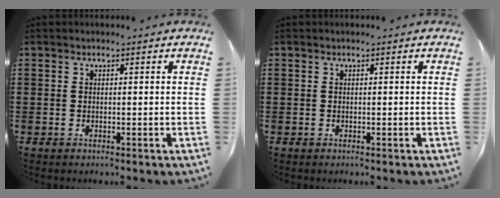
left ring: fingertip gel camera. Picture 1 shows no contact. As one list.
[{"total": 0.0}]